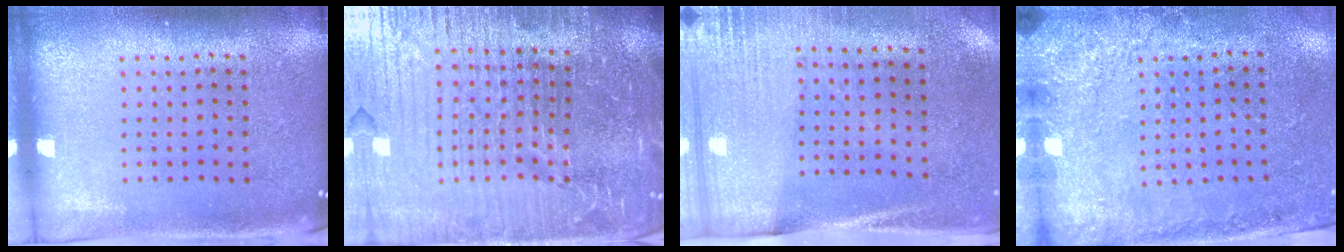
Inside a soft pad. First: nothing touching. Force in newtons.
{"total": 6.9, "press": 6.0, "slide": 3.4}
{"total": 2.7, "press": 2.4, "slide": 1.4}
{"total": 2.7, "press": 2.0, "slide": 1.8}